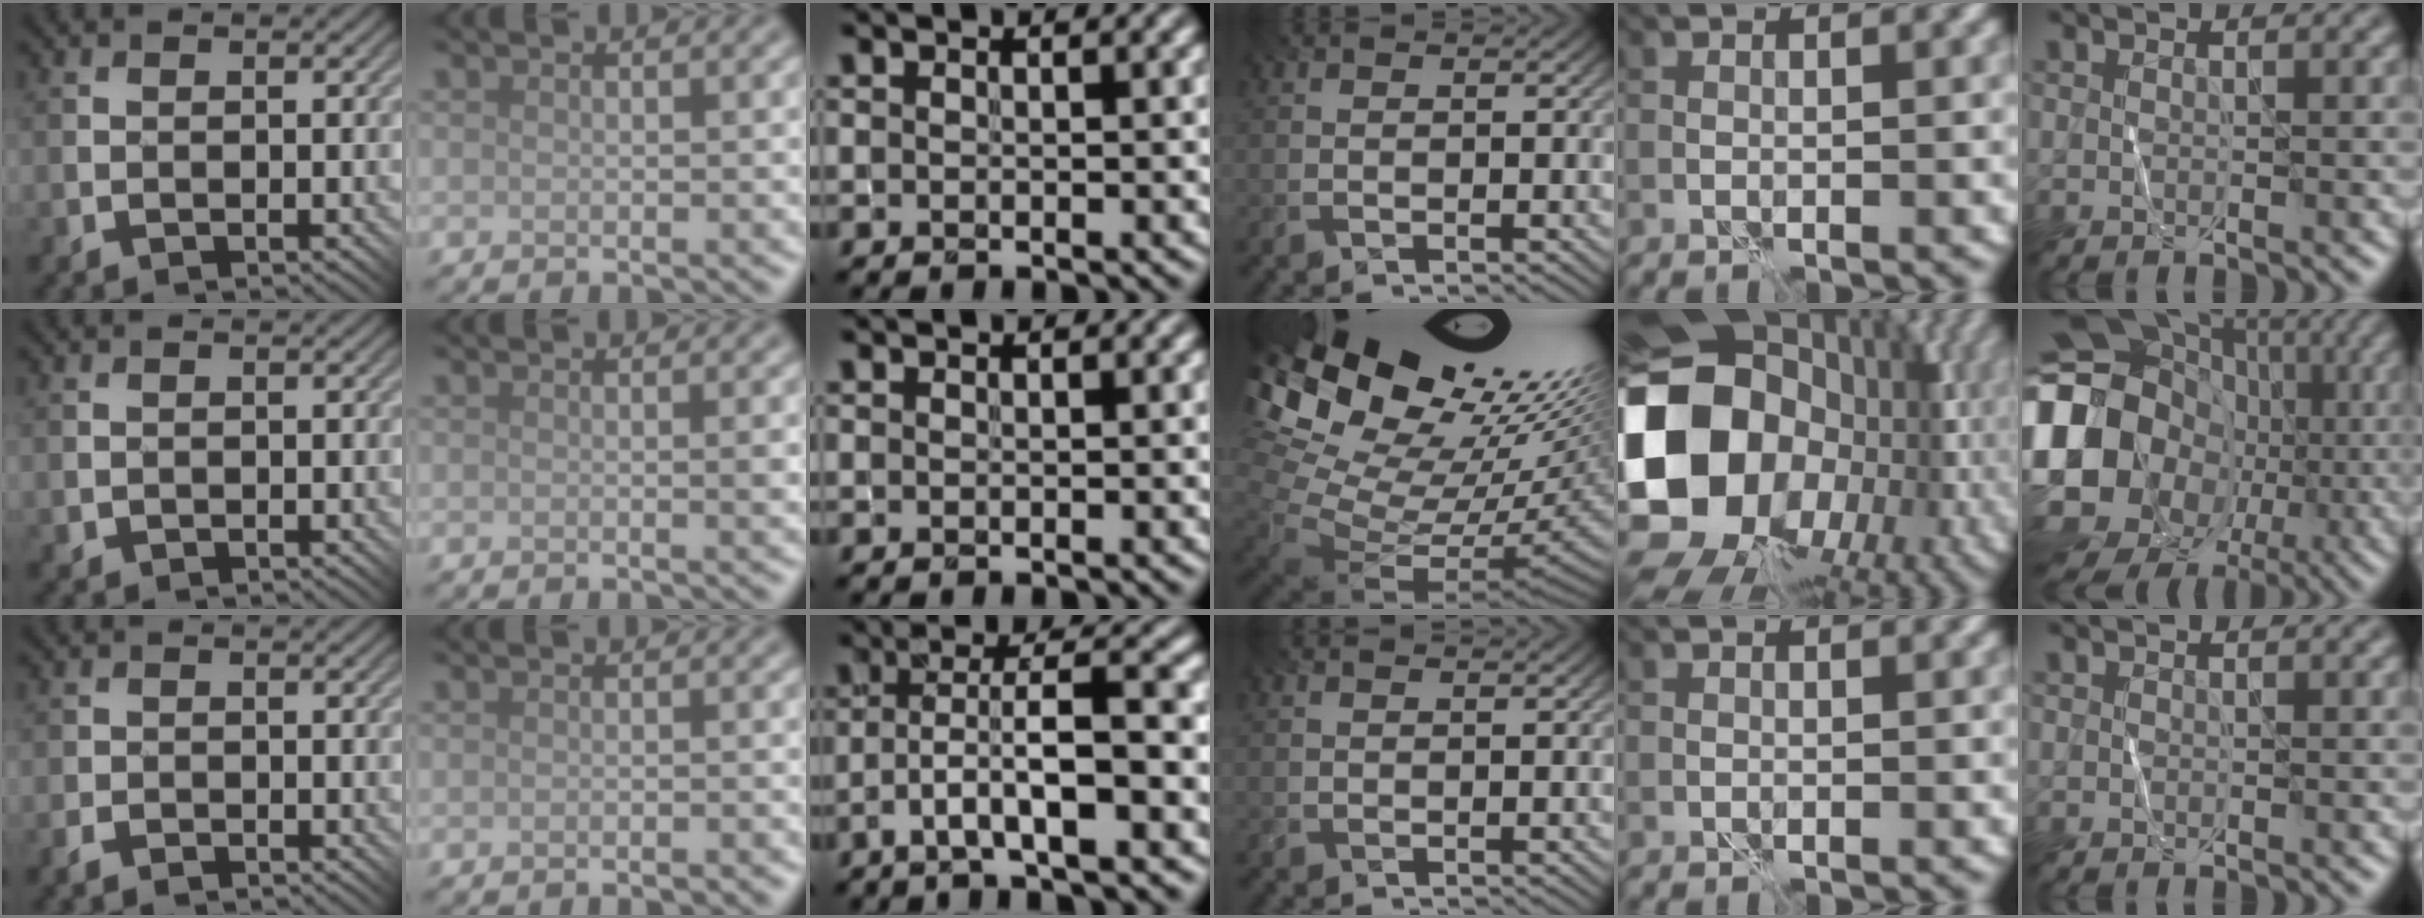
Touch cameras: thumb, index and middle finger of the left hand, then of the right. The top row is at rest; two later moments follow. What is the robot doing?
{"motion": "fold", "object": "shorts"}